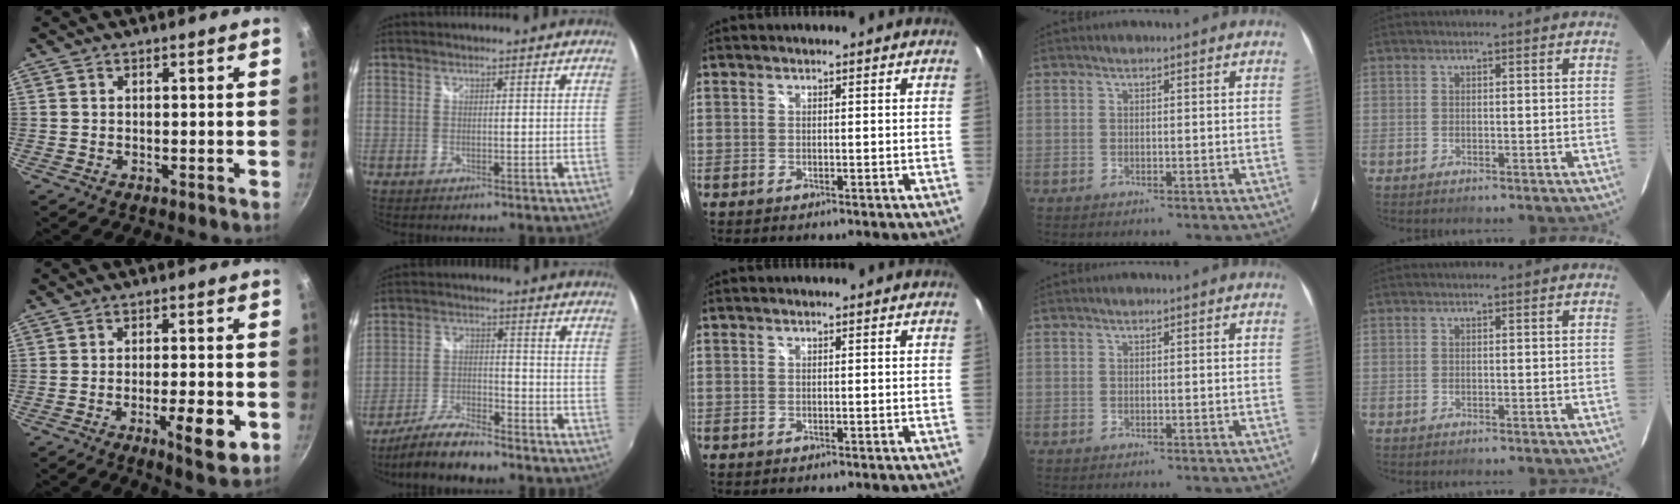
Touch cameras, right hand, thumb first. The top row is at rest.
{"thumb": {"total": 8.8, "force": [-3.0, 2.4, 7.9], "torque": [-0.105, 0.007, -0.040]}, "index": {"total": 9.9, "force": [-8.4, 2.0, 4.9], "torque": [-0.114, -0.007, -0.152]}}